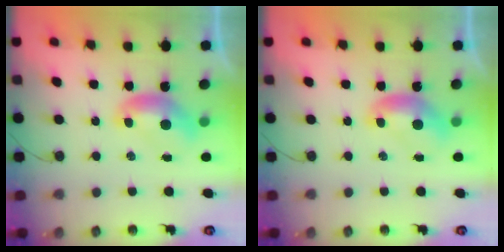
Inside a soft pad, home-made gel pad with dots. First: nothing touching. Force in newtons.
{"total": 0.0}